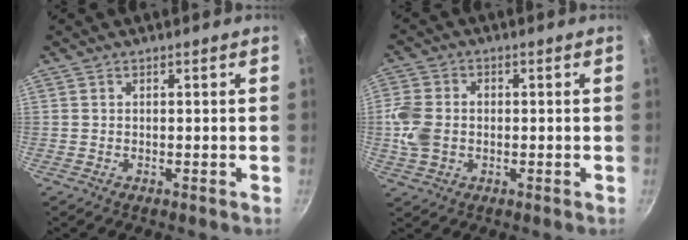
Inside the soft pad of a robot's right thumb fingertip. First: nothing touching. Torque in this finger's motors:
{"motor_torque": [1.01, 1.24, 0.95, -0.24, 0.07]}